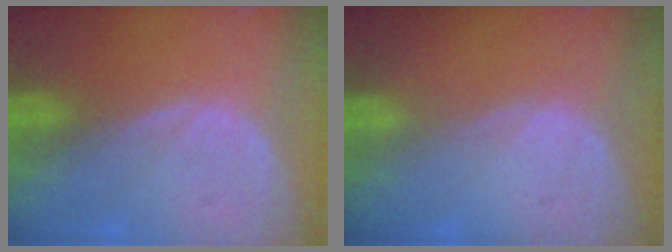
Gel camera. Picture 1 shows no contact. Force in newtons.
{"total": 0.0}